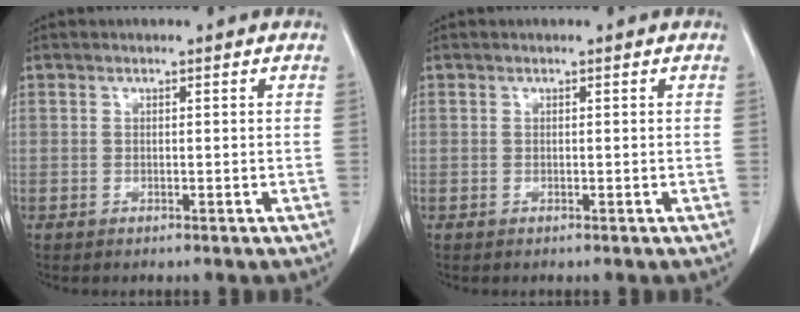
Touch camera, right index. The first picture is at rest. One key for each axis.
{"total": 0.0}